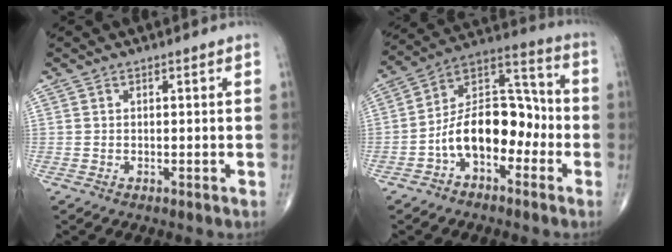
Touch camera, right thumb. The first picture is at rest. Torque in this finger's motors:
{"motor_torque": [1.16, 0.69, 1.48, -0.50, 0.18]}